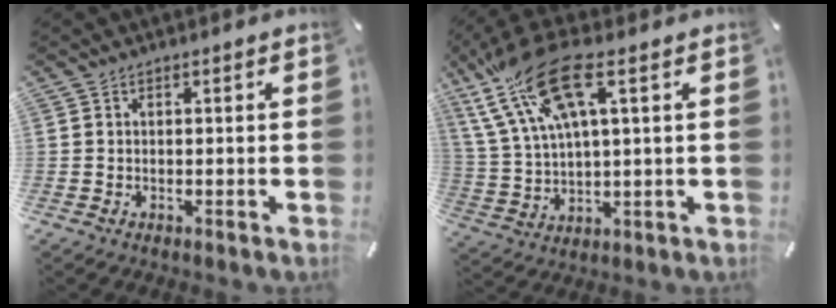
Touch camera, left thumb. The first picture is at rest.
{"total": 18.6, "force": [9.0, 6.6, 14.9], "torque": [-0.330, -0.037, 0.150]}